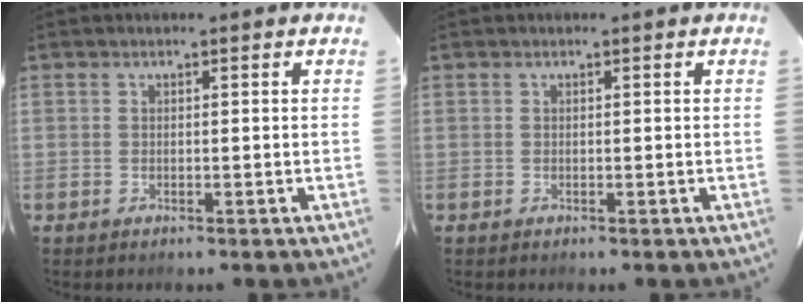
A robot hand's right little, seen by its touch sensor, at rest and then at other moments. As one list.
[{"total": 0.0}]